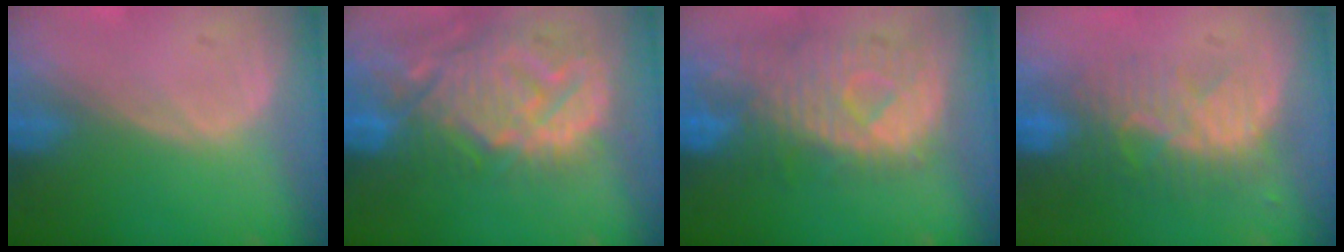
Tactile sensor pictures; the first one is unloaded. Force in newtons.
{"total": 14.3, "press": 12.2, "slide": 7.5}
{"total": 10.7, "press": 9.5, "slide": 4.9}
{"total": 8.5, "press": 7.7, "slide": 3.5}